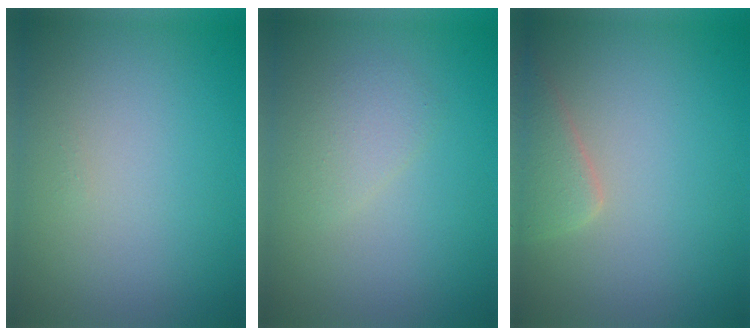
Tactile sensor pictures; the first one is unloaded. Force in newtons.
{"total": 1.6, "press": 1.6, "slide": 0.0}
{"total": 2.6, "press": 2.6, "slide": 0.3}